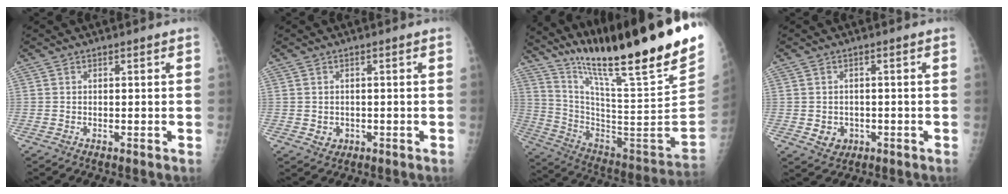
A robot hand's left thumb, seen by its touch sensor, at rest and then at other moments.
{"total": 1.9, "force": [-0.2, 1.7, 0.8], "torque": [-0.007, 0.001, 0.004]}
{"total": 30.9, "force": [23.4, 1.0, 20.1], "torque": [-0.310, -0.149, 0.373]}
{"total": 3.4, "force": [-0.7, 3.0, 1.4], "torque": [-0.010, 0.001, 0.001]}